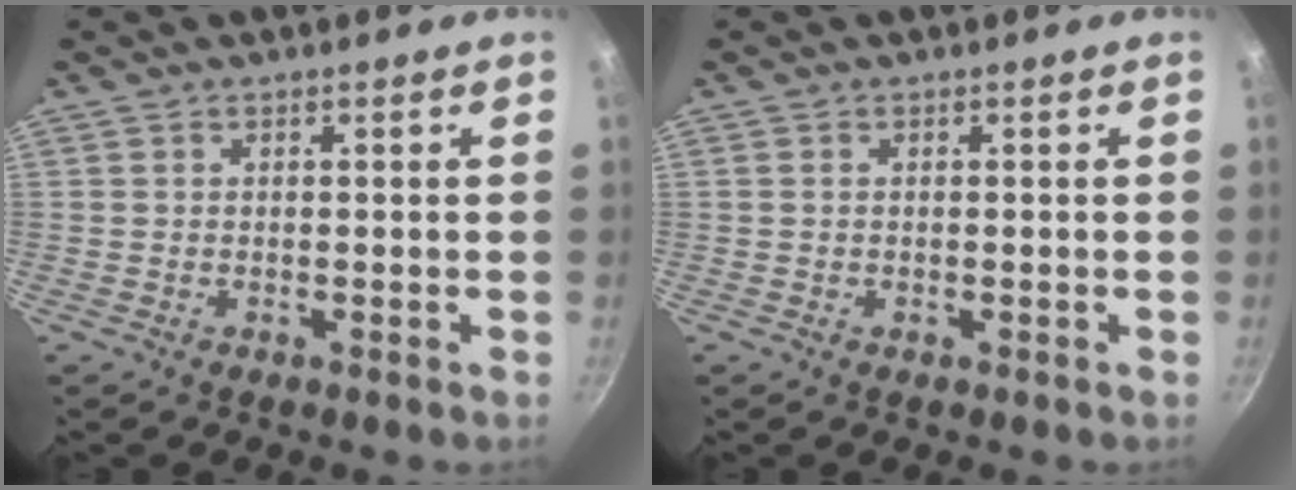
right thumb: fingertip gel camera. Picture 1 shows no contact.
{"total": 0.0}